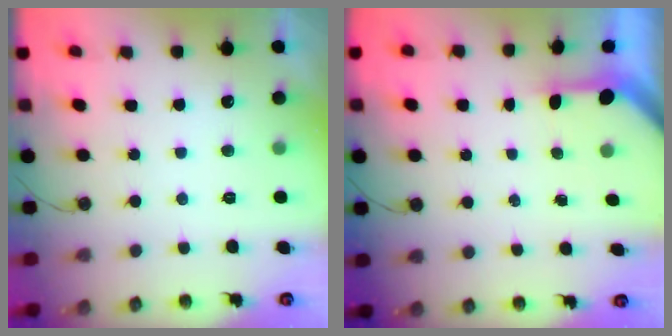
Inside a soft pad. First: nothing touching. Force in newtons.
{"total": 2.9, "press": 2.9, "slide": 0.2}